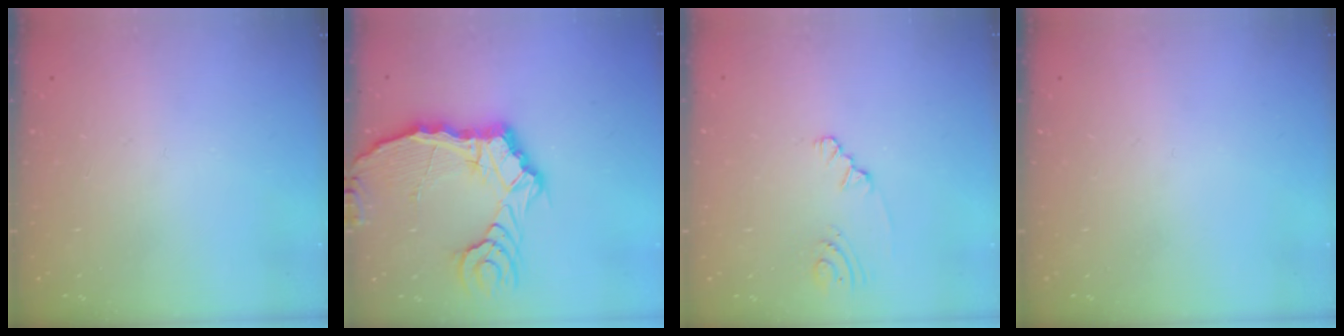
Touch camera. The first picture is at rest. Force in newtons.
{"total": 13.7, "press": 13.5, "slide": 1.9}
{"total": 1.6, "press": 1.6, "slide": 0.3}
{"total": 0.0}